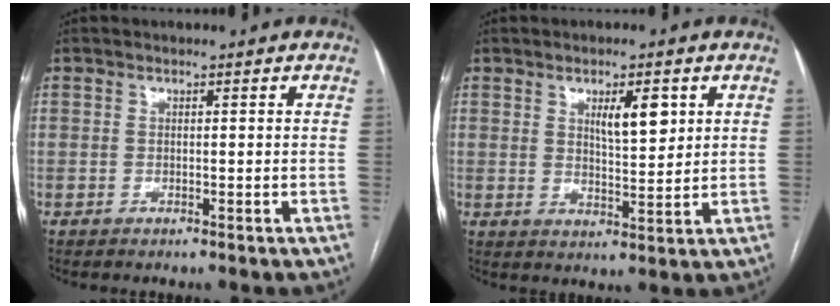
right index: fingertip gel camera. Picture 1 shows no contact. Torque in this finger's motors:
{"motor_torque": [0.18, 0.15, 0.13, 0.07]}